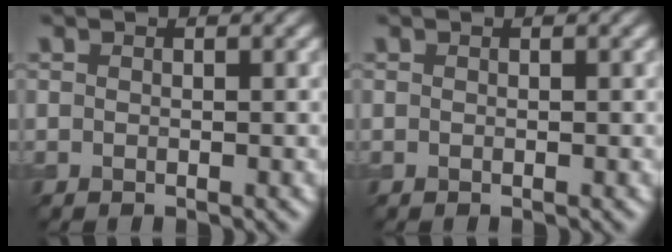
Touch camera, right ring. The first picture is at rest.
{"total": 0.0}